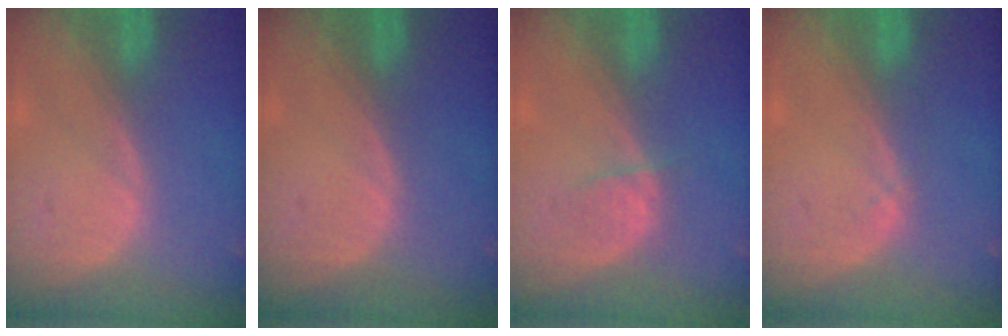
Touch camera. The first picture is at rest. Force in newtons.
{"total": 0.0}
{"total": 1.9, "press": 1.9, "slide": 0.4}
{"total": 0.9, "press": 0.8, "slide": 0.2}